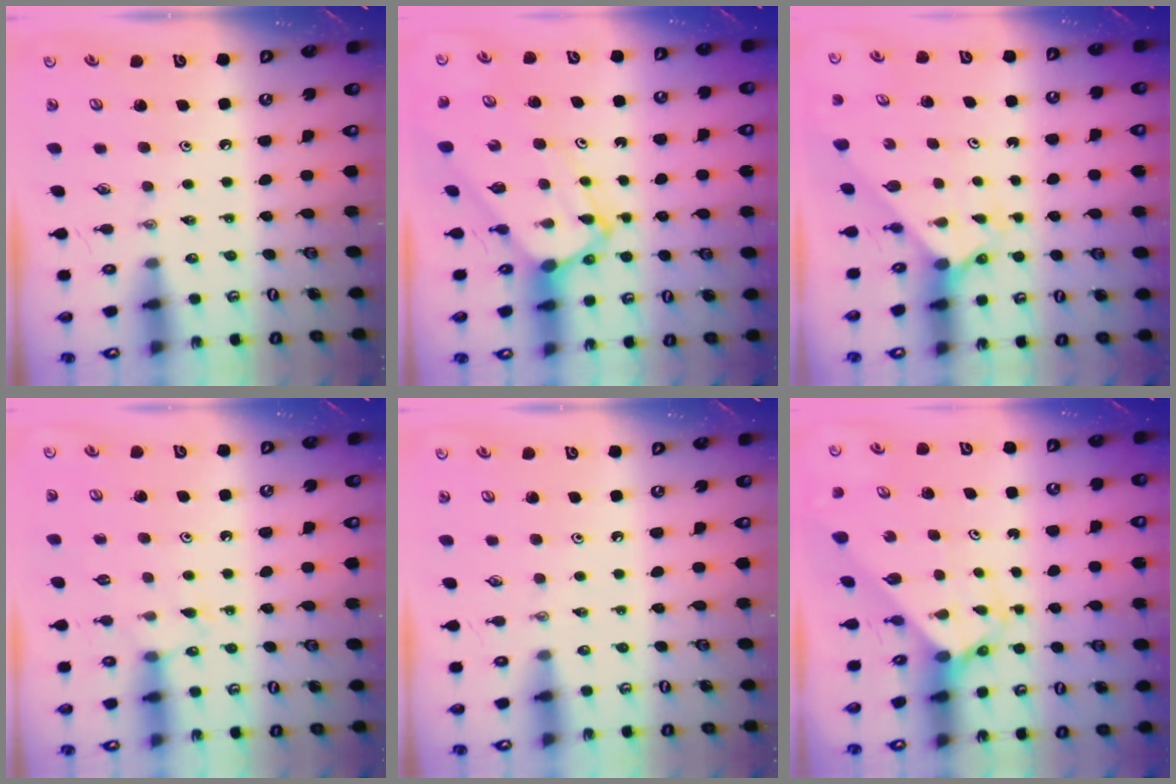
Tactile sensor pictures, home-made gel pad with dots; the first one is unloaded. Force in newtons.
{"total": 8.0, "press": 8.0, "slide": 0.7}
{"total": 1.9, "press": 1.9, "slide": 0.1}
{"total": 5.4, "press": 5.4, "slide": 0.6}
{"total": 0.0}
{"total": 2.7, "press": 2.7, "slide": 0.2}